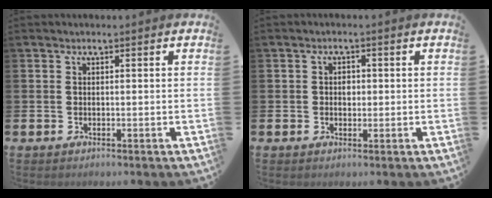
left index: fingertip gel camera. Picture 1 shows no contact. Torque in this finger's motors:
{"motor_torque": [0.09, -0.04, 0.01, 0.03]}